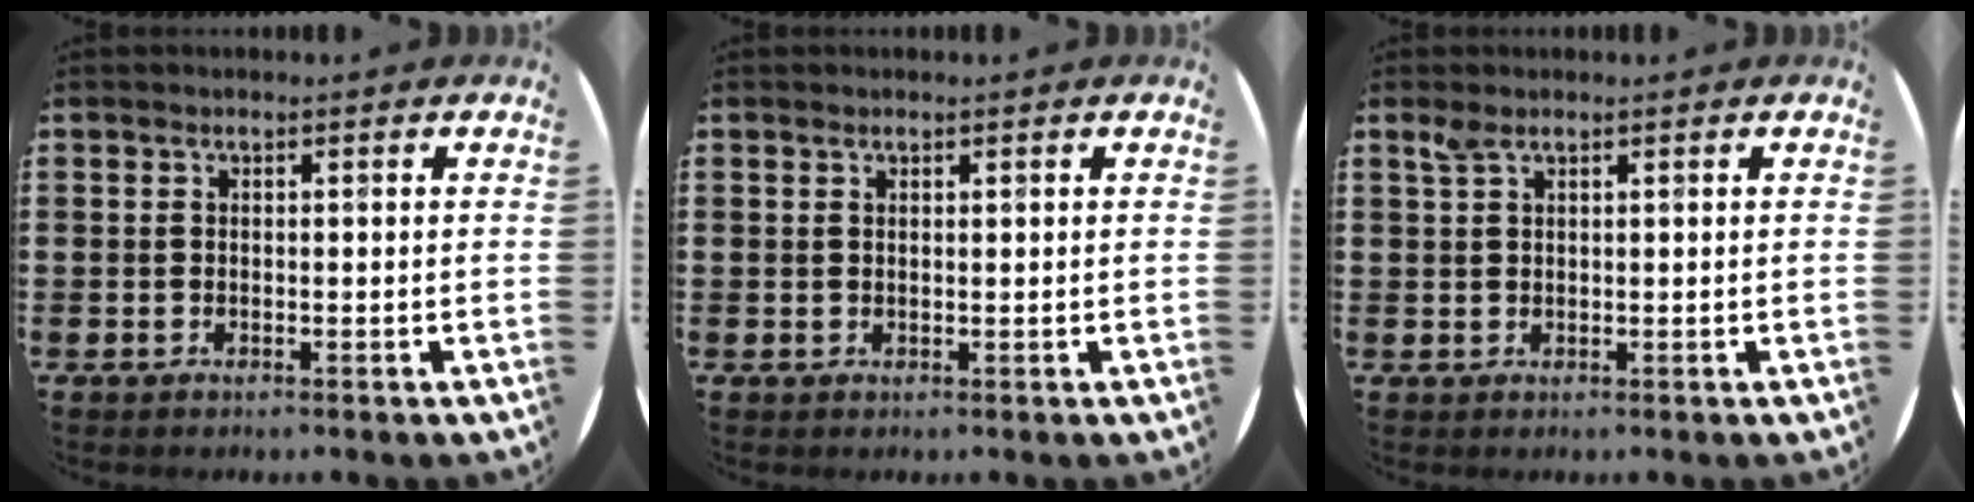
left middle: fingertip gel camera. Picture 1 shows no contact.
{"total": 0.5, "force": [0.4, 0.0, 0.3], "torque": [-0.006, -0.001, 0.009]}
{"total": 1.2, "force": [0.9, 0.4, 0.7], "torque": [-0.015, 0.002, 0.017]}